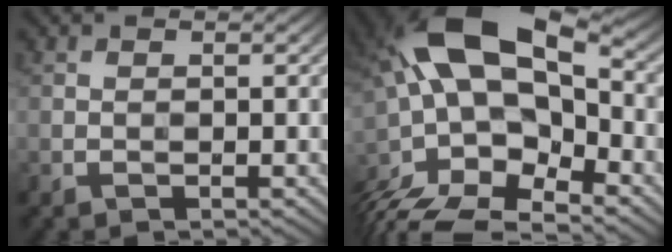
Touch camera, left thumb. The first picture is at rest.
{"total": 18.9, "force": [-5.3, 9.8, 15.3], "torque": [-0.303, -0.016, -0.074]}